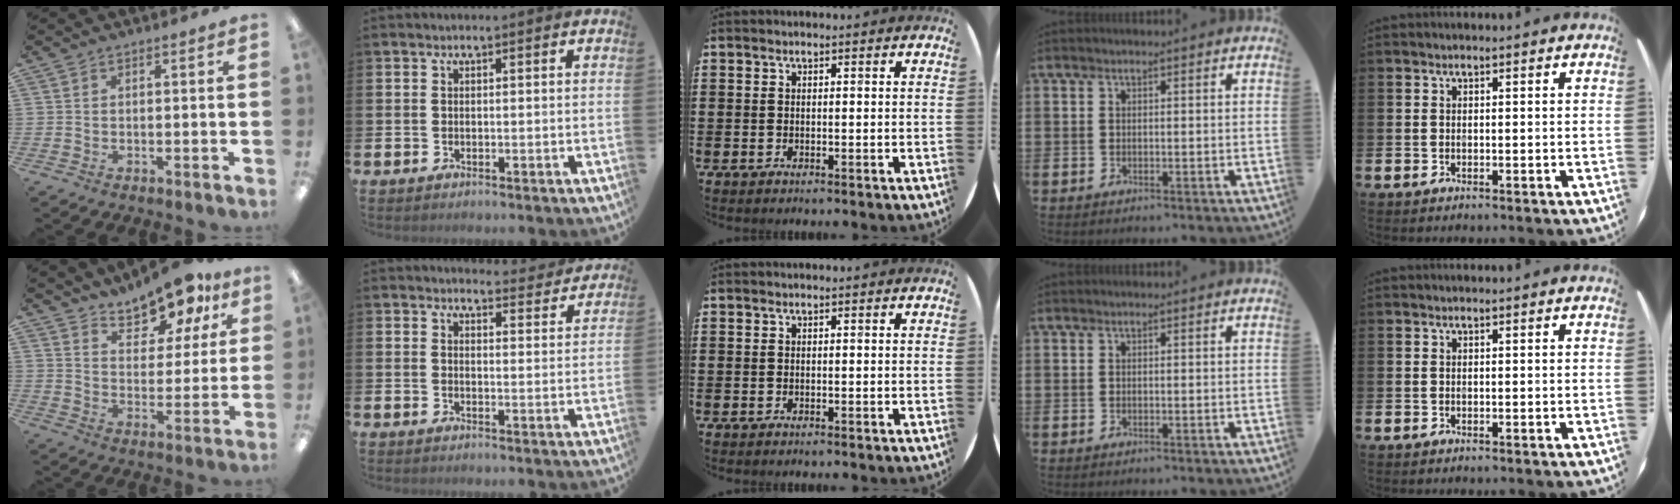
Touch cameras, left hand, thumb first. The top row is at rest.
{"thumb": {"total": 12.1, "force": [10.6, 4.2, 3.9], "torque": [-0.060, -0.079, 0.196]}, "index": {"total": 4.0, "force": [4.0, 0.6, 0.1], "torque": [0.006, -0.030, 0.067]}}